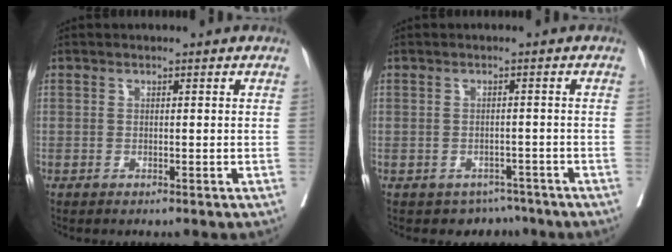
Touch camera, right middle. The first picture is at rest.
{"total": 4.1, "force": [-3.3, 2.4, -0.1], "torque": [0.011, 0.013, -0.042]}